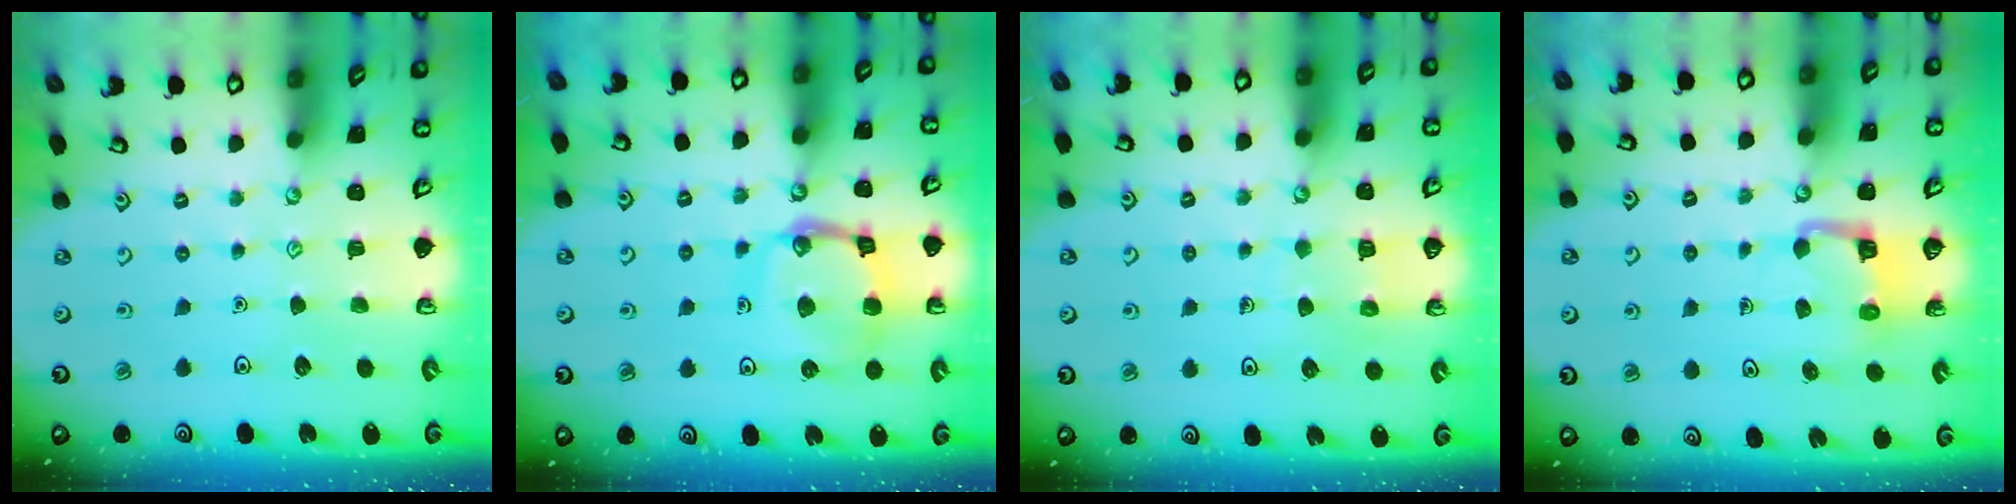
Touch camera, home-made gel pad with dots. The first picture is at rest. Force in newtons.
{"total": 14.3, "press": 14.2, "slide": 1.4}
{"total": 6.0, "press": 6.0, "slide": 0.3}
{"total": 4.2, "press": 4.2, "slide": 0.2}